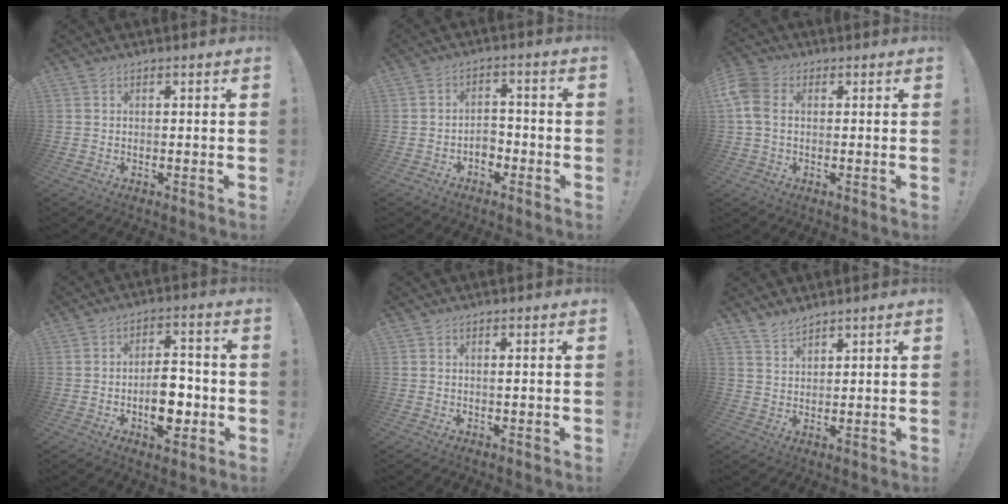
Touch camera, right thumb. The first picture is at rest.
{"total": 4.7, "force": [-2.1, 3.1, 2.7], "torque": [-0.039, 0.006, -0.038]}
{"total": 7.7, "force": [1.0, 5.5, 5.3], "torque": [-0.124, 0.004, 0.022]}
{"total": 10.9, "force": [-2.8, 6.4, 8.3], "torque": [-0.126, 0.015, -0.047]}
{"total": 0.8, "force": [0.2, -0.3, 0.7], "torque": [-0.007, -0.003, 0.001]}
{"total": 3.6, "force": [3.4, 1.0, 0.8], "torque": [-0.010, -0.026, 0.062]}